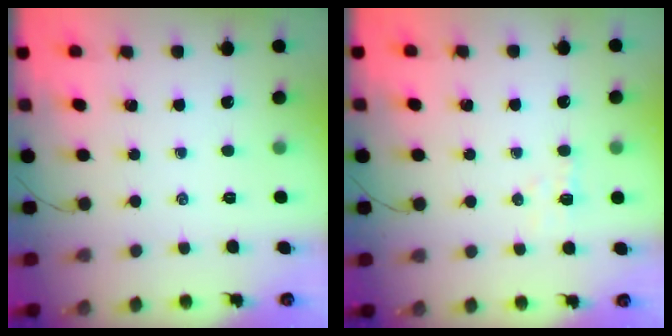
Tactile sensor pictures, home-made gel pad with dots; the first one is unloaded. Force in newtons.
{"total": 4.3, "press": 4.2, "slide": 1.0}